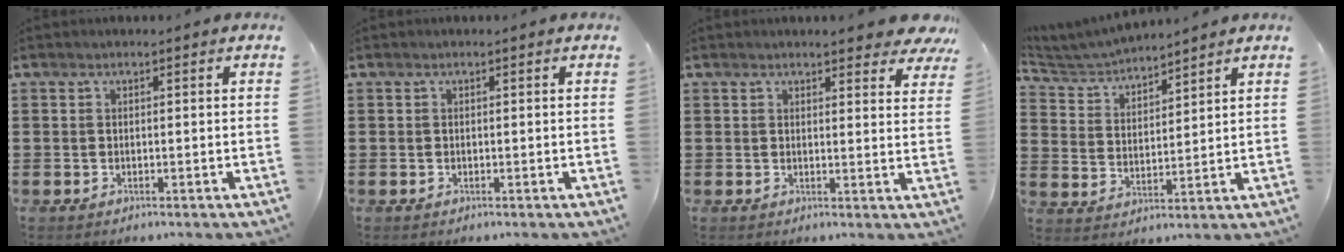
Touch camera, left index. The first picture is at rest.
{"total": 0.0}
{"total": 4.2, "force": [3.7, 0.5, 1.8], "torque": [-0.031, -0.013, 0.065]}
{"total": 4.7, "force": [4.7, 0.5, 0.6], "torque": [-0.034, -0.023, 0.081]}